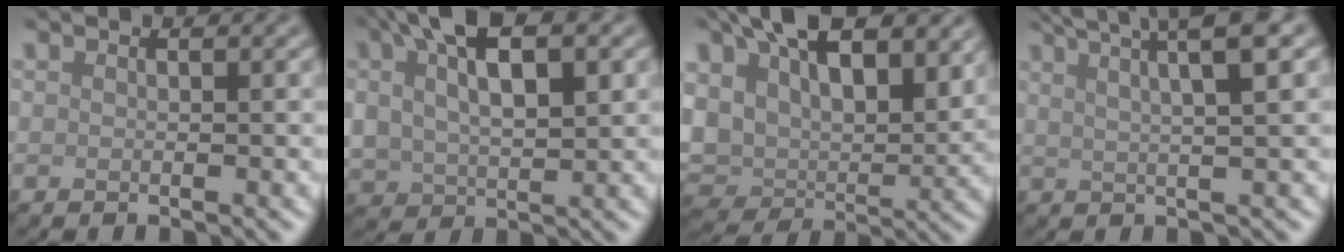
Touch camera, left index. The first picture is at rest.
{"total": 8.2, "force": [3.7, 4.0, 6.2], "torque": [-0.113, 0.017, 0.058]}
{"total": 13.6, "force": [6.0, 8.3, 9.0], "torque": [-0.178, 0.003, 0.105]}
{"total": 7.6, "force": [4.5, 1.8, 5.9], "torque": [-0.068, 0.032, 0.042]}